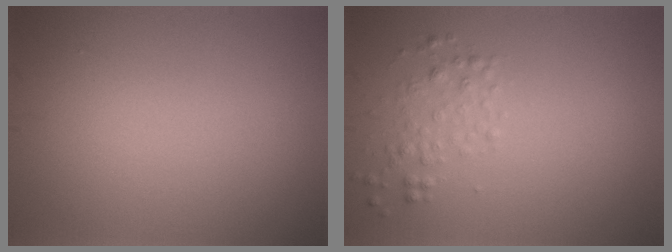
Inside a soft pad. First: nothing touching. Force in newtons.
{"total": 1.7, "press": 1.7, "slide": 0.1}